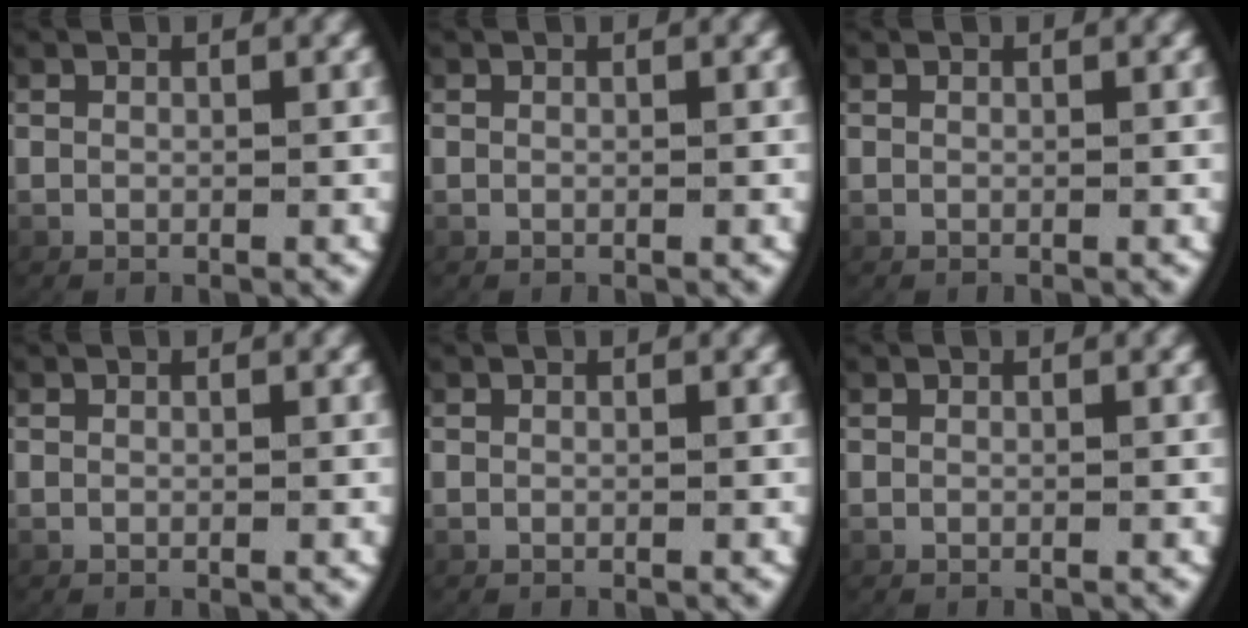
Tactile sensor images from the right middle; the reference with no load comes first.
{"total": 0.0}
{"total": 0.0}
{"total": 0.0}
{"total": 0.0}
{"total": 0.0}